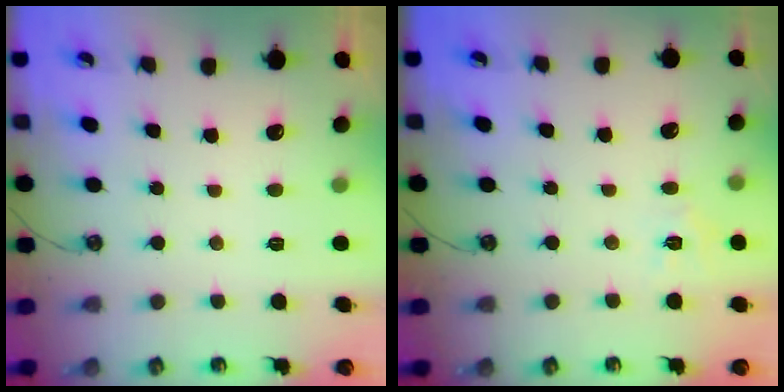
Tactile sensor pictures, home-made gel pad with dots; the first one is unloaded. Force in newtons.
{"total": 5.0, "press": 5.0, "slide": 0.6}